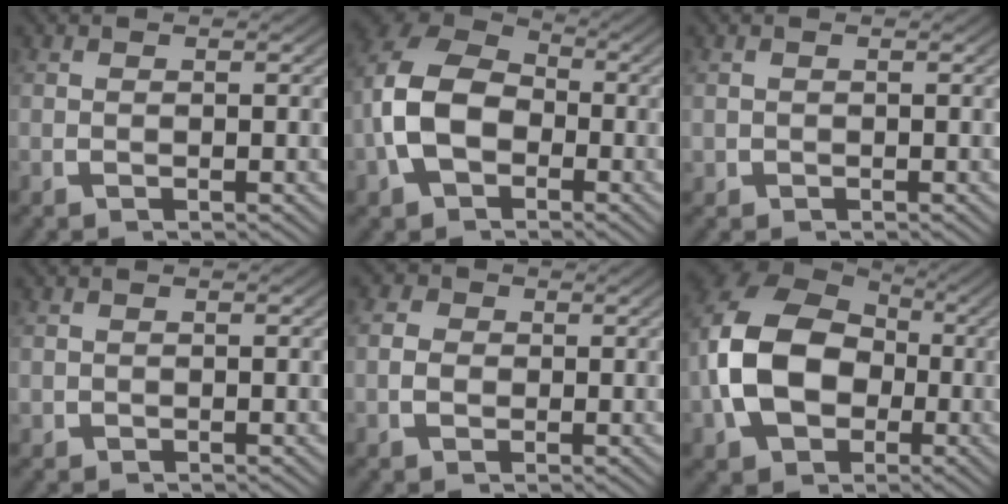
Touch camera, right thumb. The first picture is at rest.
{"total": 10.7, "force": [-0.8, 8.2, 6.8], "torque": [-0.154, -0.024, -0.005]}
{"total": 1.0, "force": [0.0, 0.9, 0.1], "torque": [-0.004, -0.009, 0.004]}
{"total": 0.8, "force": [0.1, 0.8, 0.2], "torque": [-0.004, -0.007, 0.005]}
{"total": 2.3, "force": [0.0, 2.1, 1.0], "torque": [-0.017, -0.010, 0.001]}
{"total": 13.4, "force": [-0.2, 10.0, 9.0], "torque": [-0.214, -0.042, 0.018]}